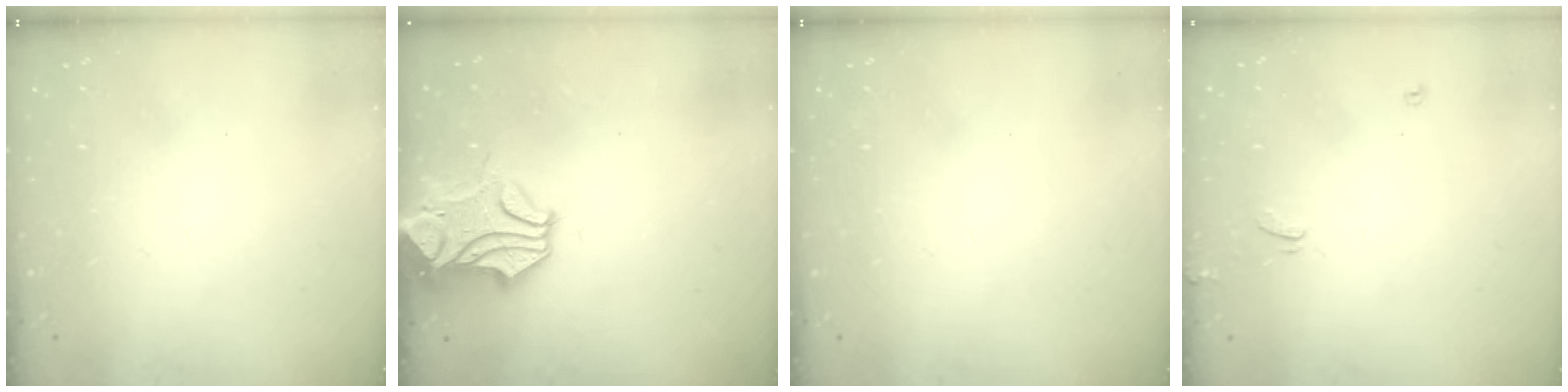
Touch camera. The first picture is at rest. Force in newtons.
{"total": 2.6, "press": 2.3, "slide": 1.4}
{"total": 0.0}
{"total": 0.0}